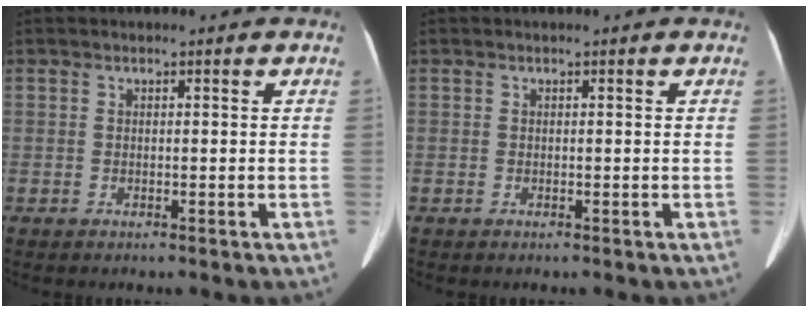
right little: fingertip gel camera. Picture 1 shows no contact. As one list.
[{"total": 0.0}]